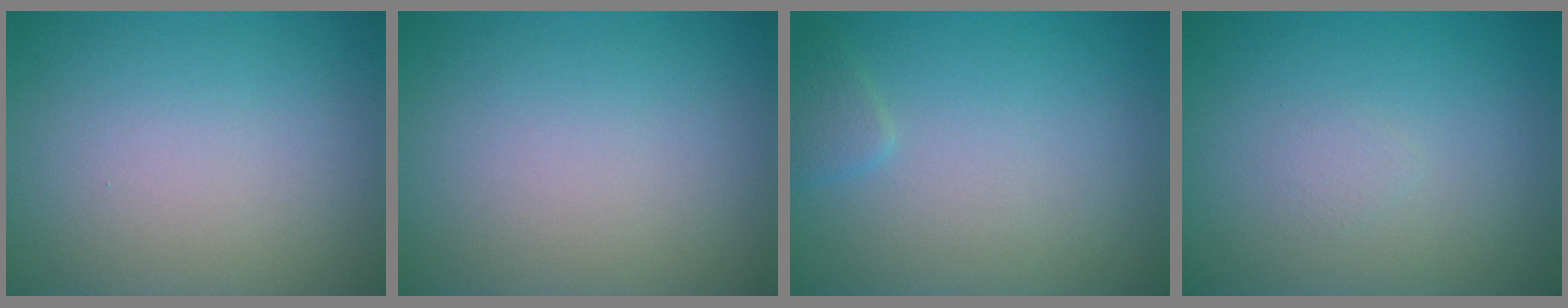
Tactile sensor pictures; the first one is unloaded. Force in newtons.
{"total": 0.0}
{"total": 1.0, "press": 1.0, "slide": 0.0}
{"total": 0.7, "press": 0.7, "slide": 0.0}